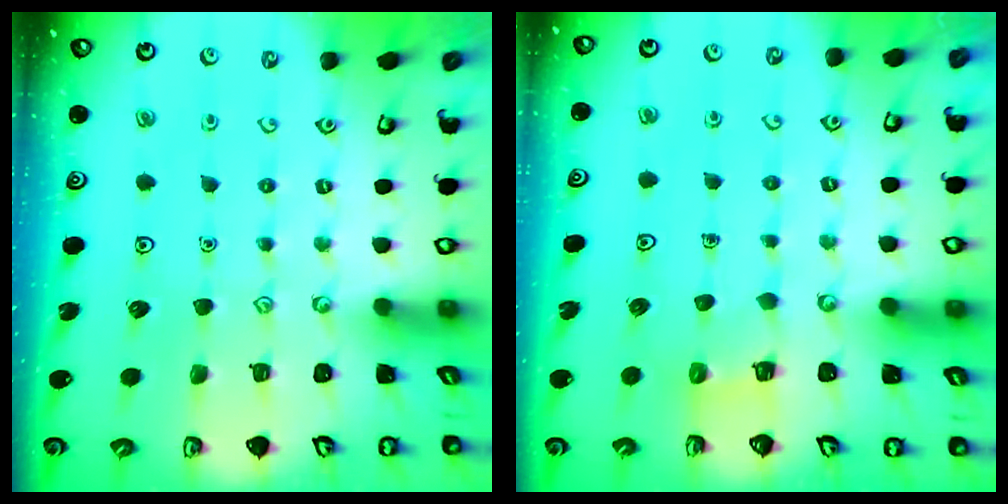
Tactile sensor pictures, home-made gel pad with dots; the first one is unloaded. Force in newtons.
{"total": 2.5, "press": 2.5, "slide": 0.1}